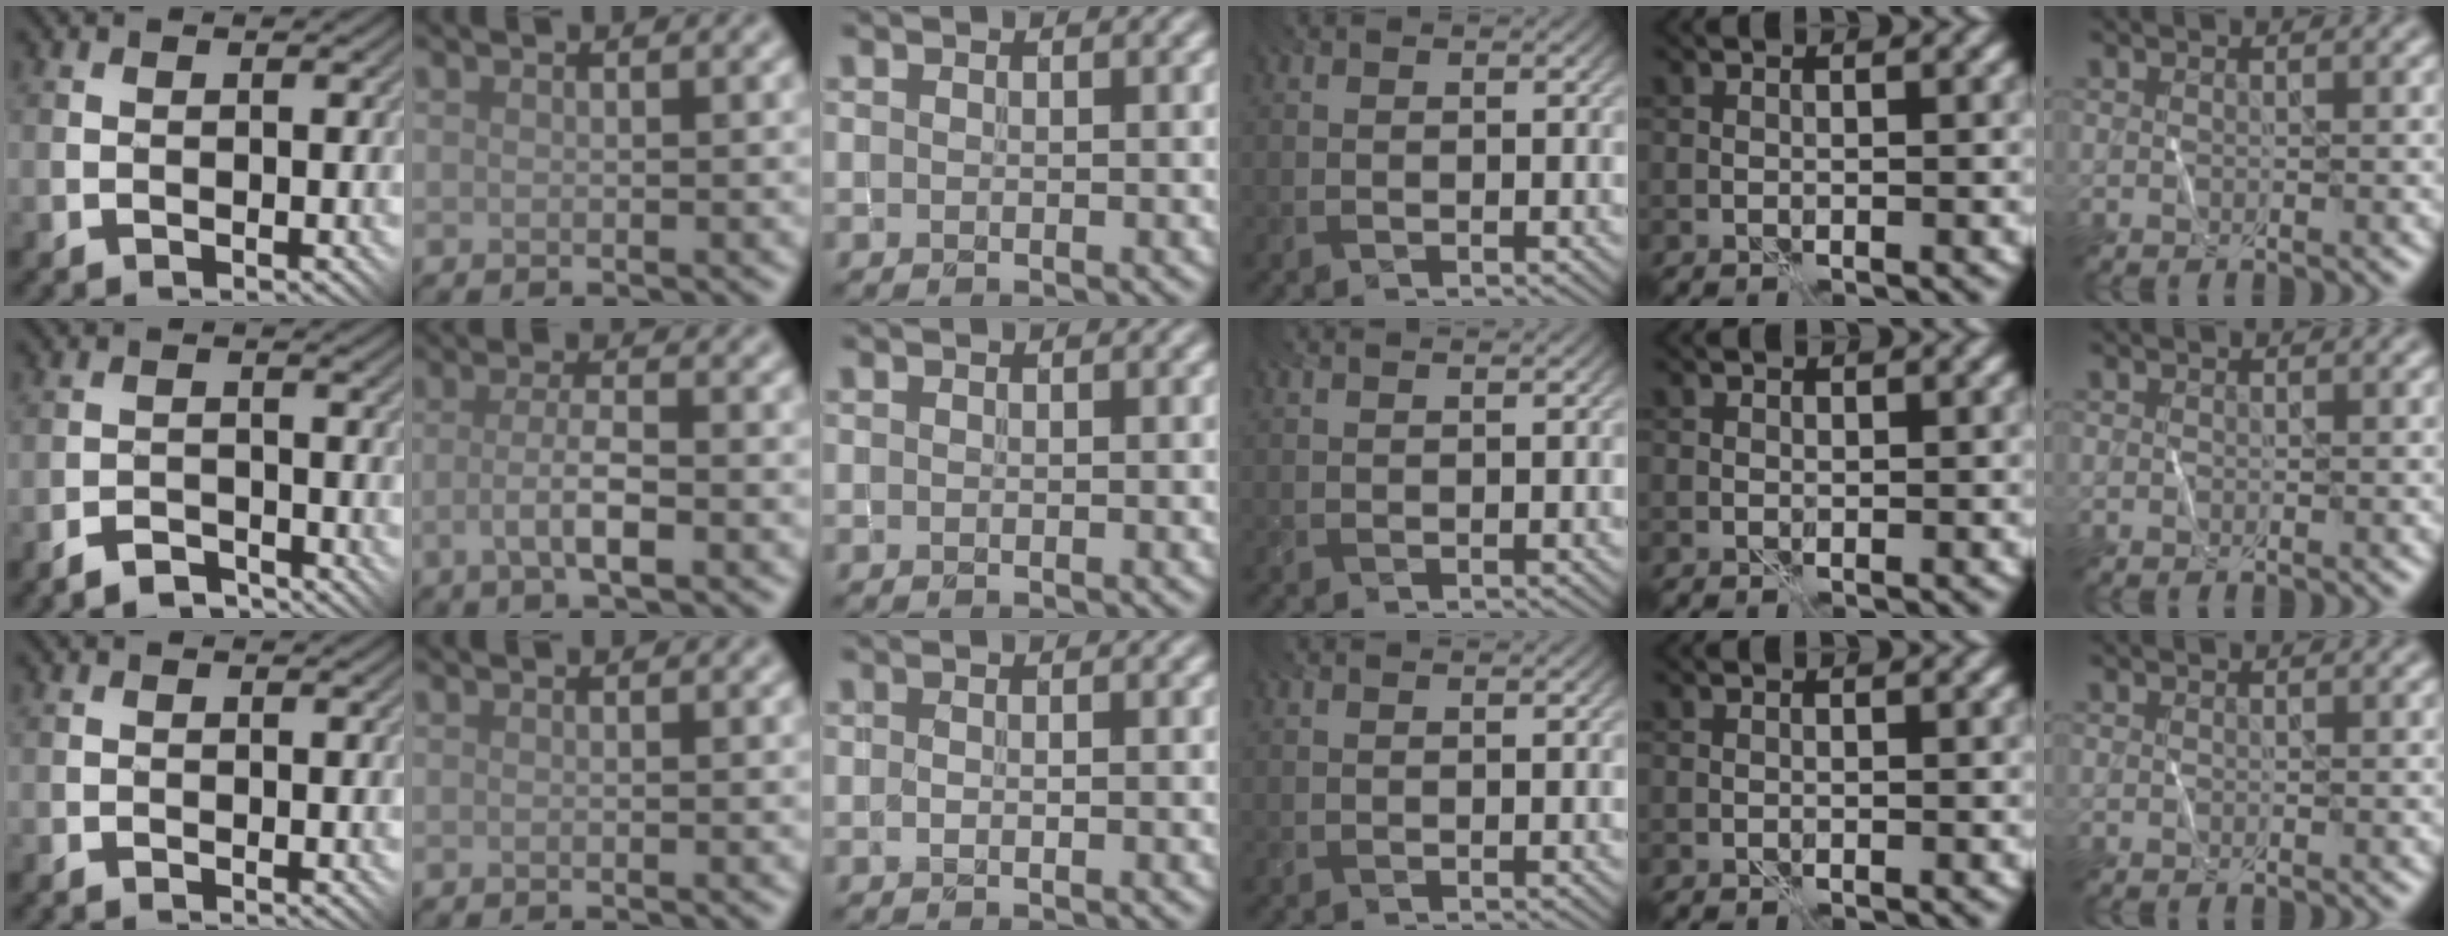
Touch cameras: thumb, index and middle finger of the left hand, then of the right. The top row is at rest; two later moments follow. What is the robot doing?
{"motion": "fold", "object": "shorts"}